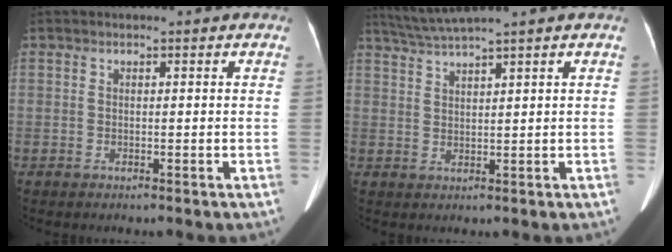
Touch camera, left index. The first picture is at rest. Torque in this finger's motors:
{"motor_torque": [-0.03, -0.09, 0.02, 0.05]}